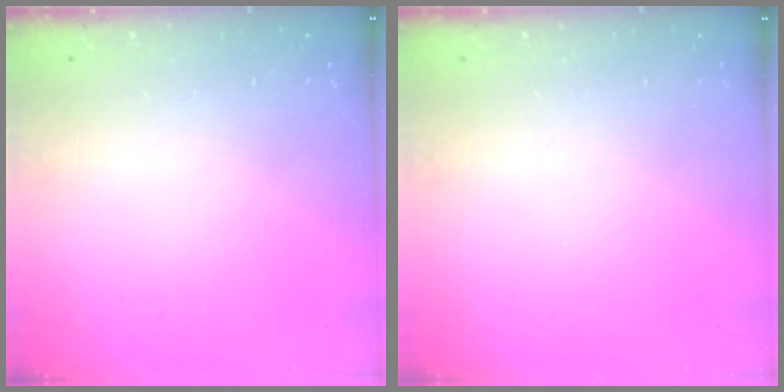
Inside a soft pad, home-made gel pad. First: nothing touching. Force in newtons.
{"total": 0.0}